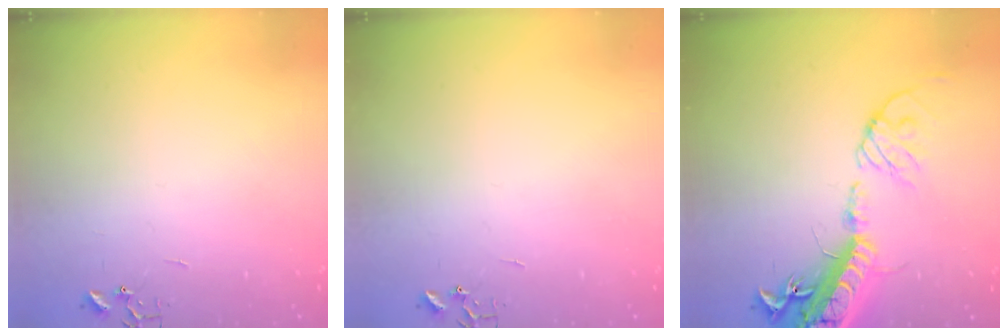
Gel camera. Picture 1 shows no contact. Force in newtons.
{"total": 0.0}
{"total": 23.1, "press": 22.6, "slide": 4.7}